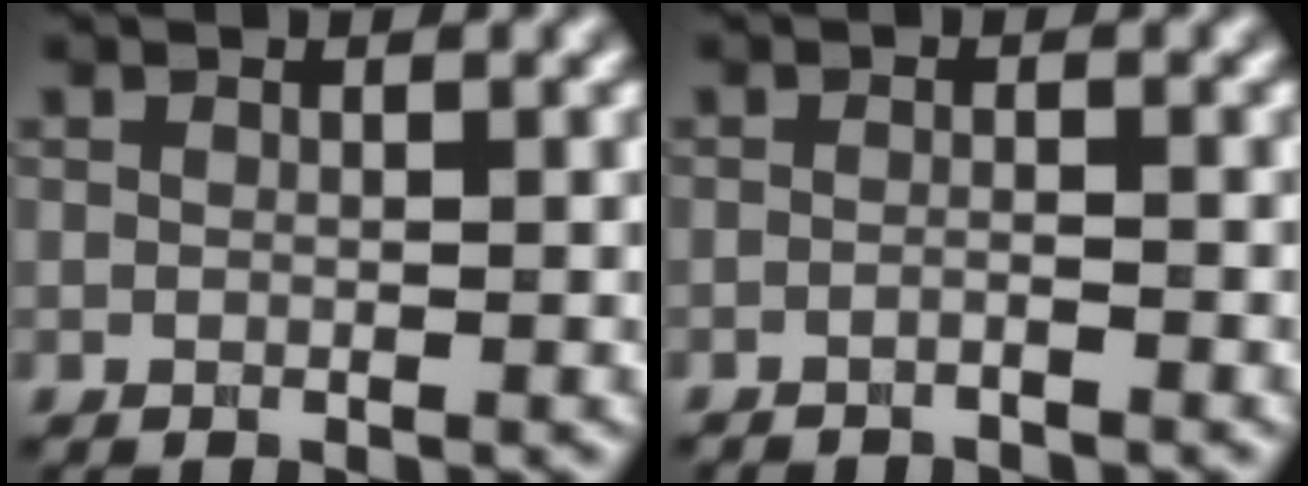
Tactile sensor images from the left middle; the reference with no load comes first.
{"total": 1.2, "force": [-1.0, 0.3, 0.6], "torque": [-0.005, -0.006, -0.025]}